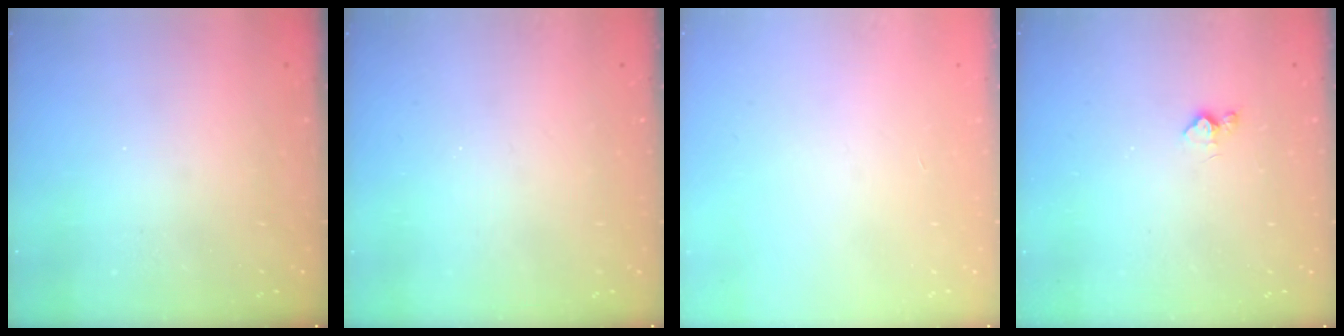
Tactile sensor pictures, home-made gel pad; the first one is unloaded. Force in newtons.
{"total": 0.0}
{"total": 0.0}
{"total": 3.6, "press": 3.6, "slide": 0.5}